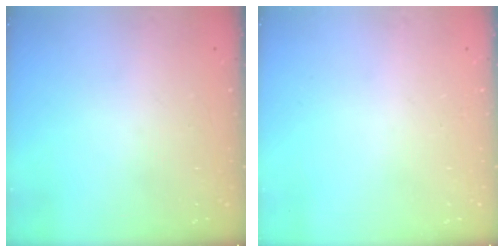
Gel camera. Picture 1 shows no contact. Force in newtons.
{"total": 0.0}